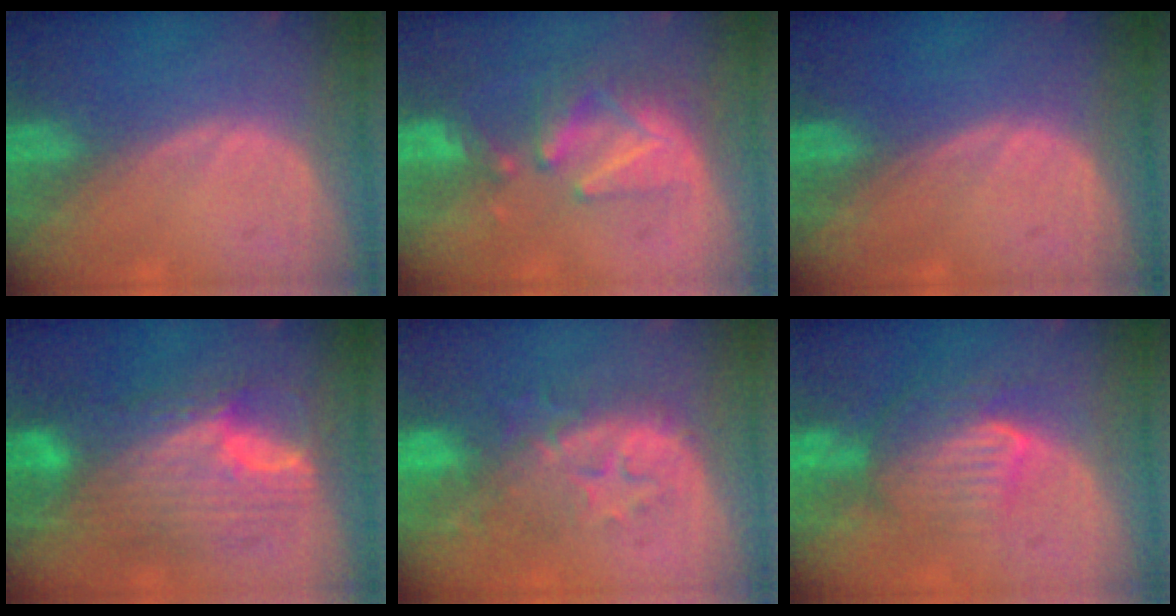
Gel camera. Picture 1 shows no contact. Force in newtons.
{"total": 8.2, "press": 7.5, "slide": 3.3}
{"total": 0.0}
{"total": 11.4, "press": 11.4, "slide": 1.1}
{"total": 9.2, "press": 8.7, "slide": 3.2}
{"total": 7.5, "press": 7.3, "slide": 1.6}